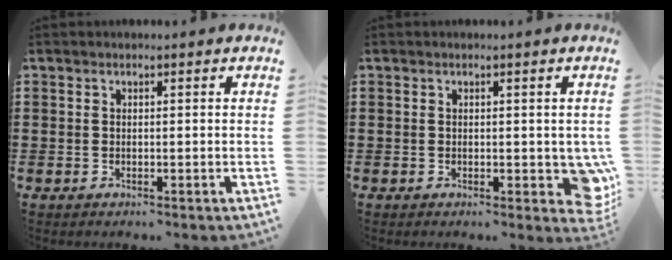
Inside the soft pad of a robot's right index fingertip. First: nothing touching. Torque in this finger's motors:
{"motor_torque": [0.20, -0.15, 0.28, 0.05]}